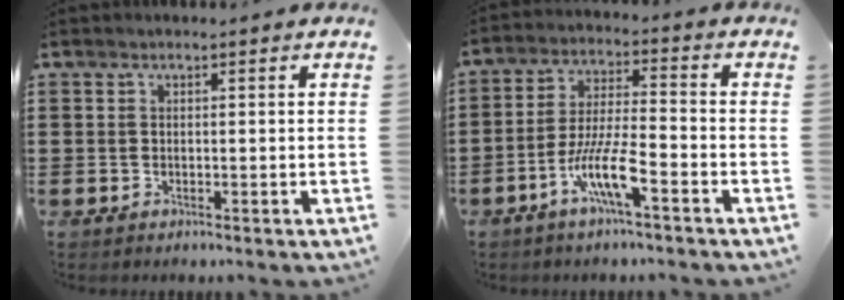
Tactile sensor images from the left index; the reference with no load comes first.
{"total": 8.6, "force": [-4.6, 1.4, 7.1], "torque": [-0.155, -0.005, -0.091]}